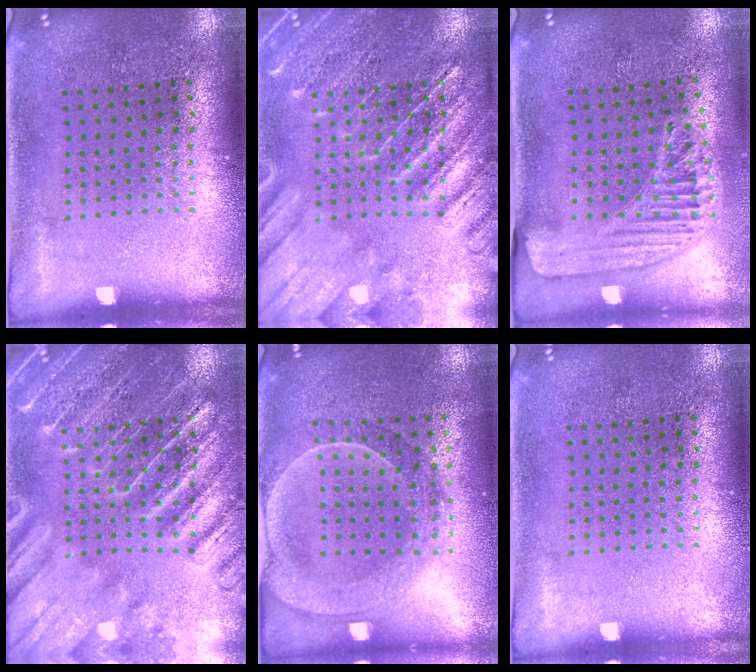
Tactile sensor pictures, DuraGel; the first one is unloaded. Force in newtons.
{"total": 4.7, "press": 4.7, "slide": 0.6}
{"total": 1.5, "press": 1.5, "slide": 0.3}
{"total": 3.6, "press": 3.6, "slide": 0.7}
{"total": 2.0, "press": 1.9, "slide": 0.7}
{"total": 0.0}